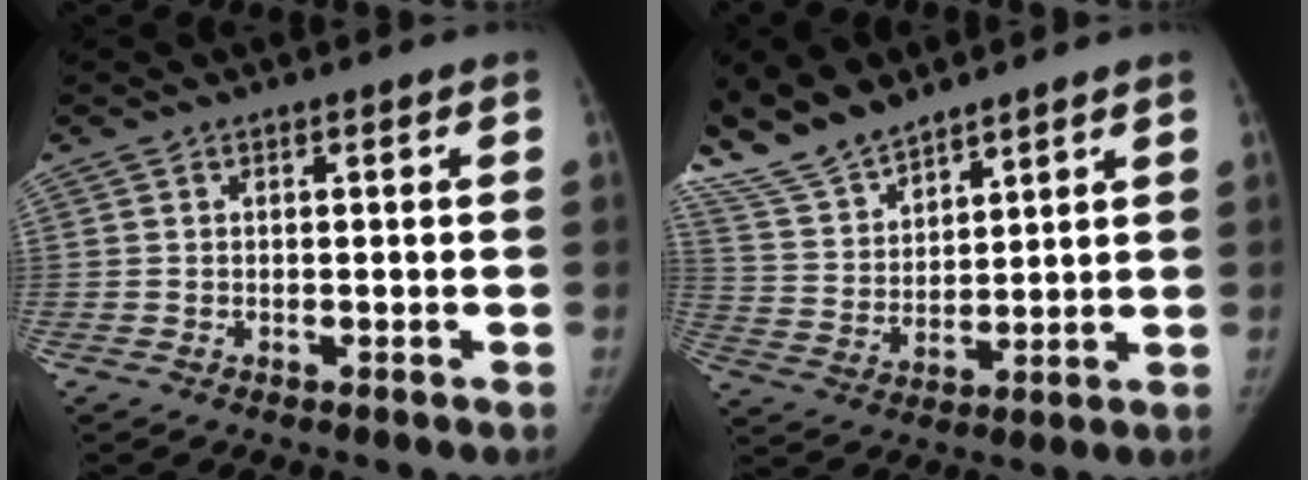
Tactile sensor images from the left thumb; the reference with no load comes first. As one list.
[{"total": 13.5, "force": [11.8, 4.5, 4.8], "torque": [-0.081, -0.041, 0.240]}]